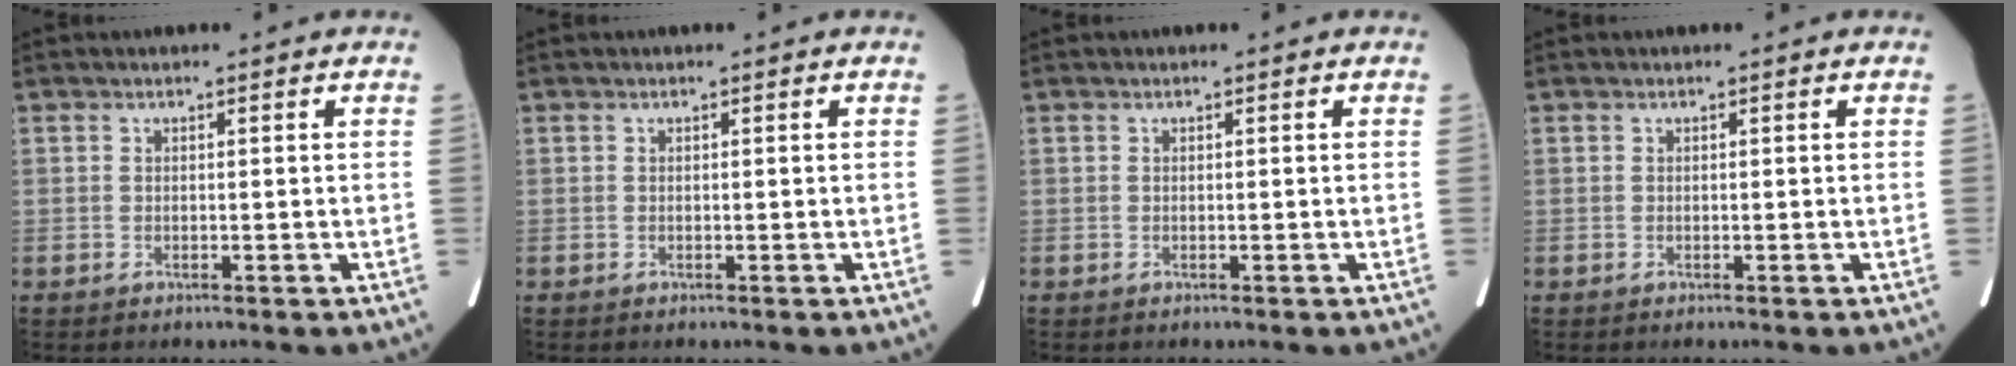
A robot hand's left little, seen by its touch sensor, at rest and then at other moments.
{"total": 0.0}
{"total": 0.0}
{"total": 0.0}